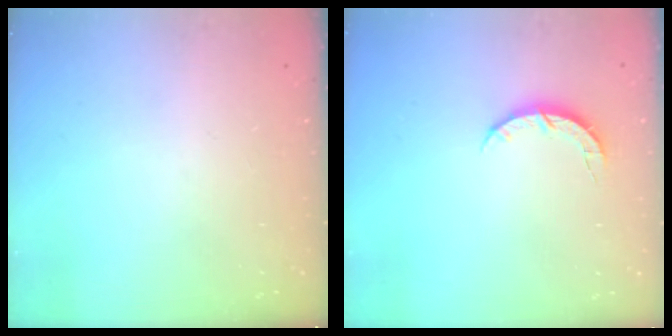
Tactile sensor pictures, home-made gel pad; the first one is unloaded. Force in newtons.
{"total": 4.4, "press": 4.4, "slide": 0.5}